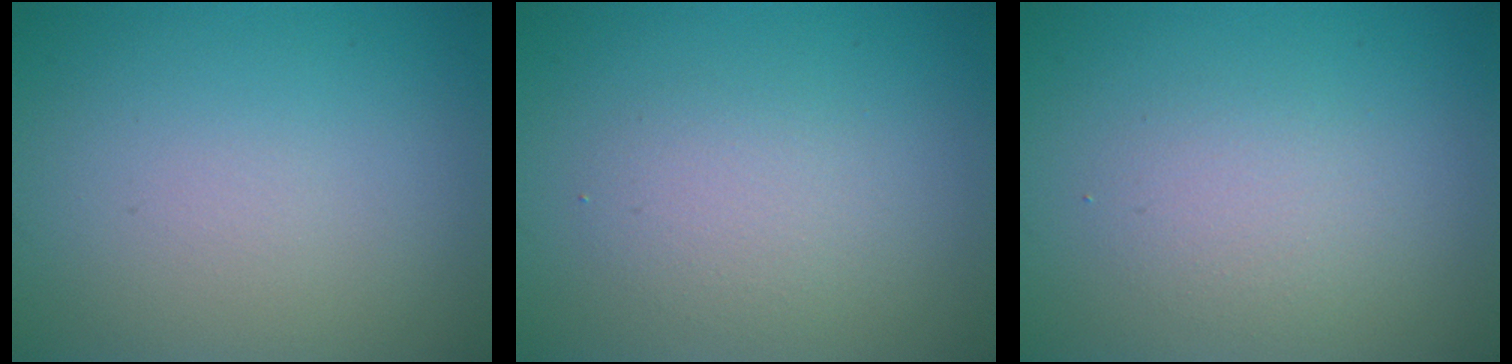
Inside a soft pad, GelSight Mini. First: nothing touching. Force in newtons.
{"total": 2.1, "press": 2.1, "slide": 0.0}
{"total": 2.0, "press": 2.0, "slide": 0.1}